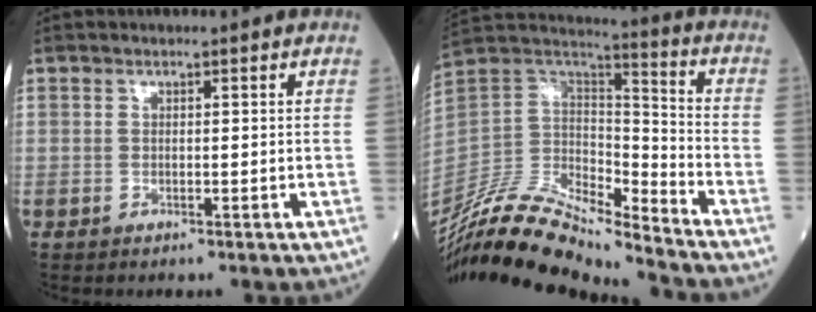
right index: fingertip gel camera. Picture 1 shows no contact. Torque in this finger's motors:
{"motor_torque": [0.63, -0.95, -0.11, -0.10]}